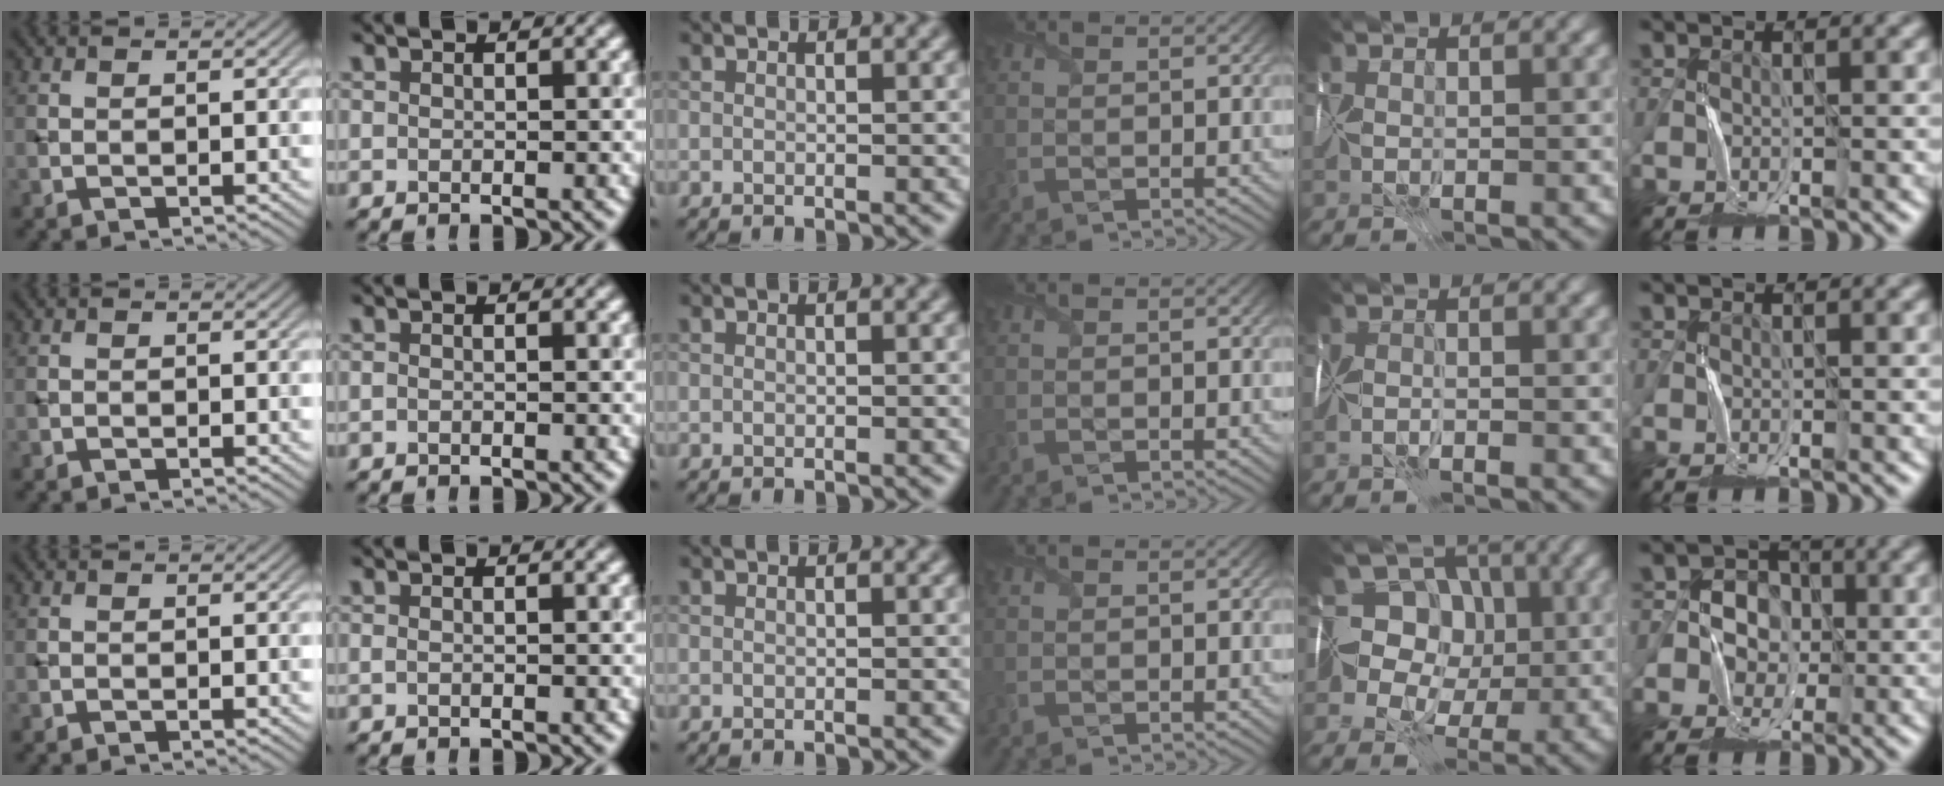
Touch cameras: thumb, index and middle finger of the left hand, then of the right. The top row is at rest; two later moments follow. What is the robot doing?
{"motion": "fold", "object": "map"}